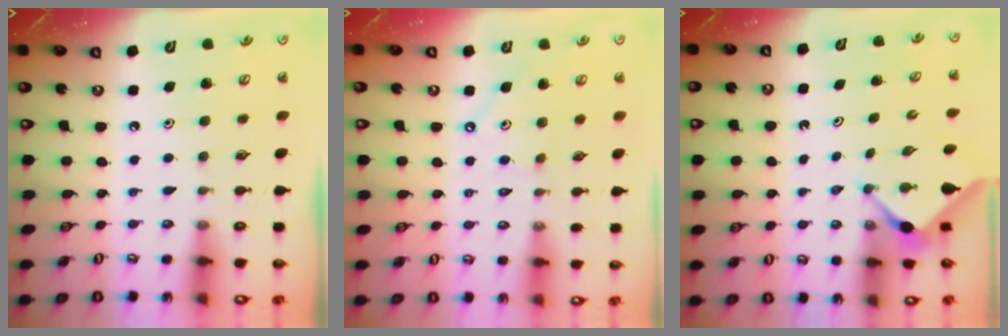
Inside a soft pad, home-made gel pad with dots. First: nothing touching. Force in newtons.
{"total": 4.4, "press": 4.4, "slide": 0.6}
{"total": 3.0, "press": 2.9, "slide": 0.4}